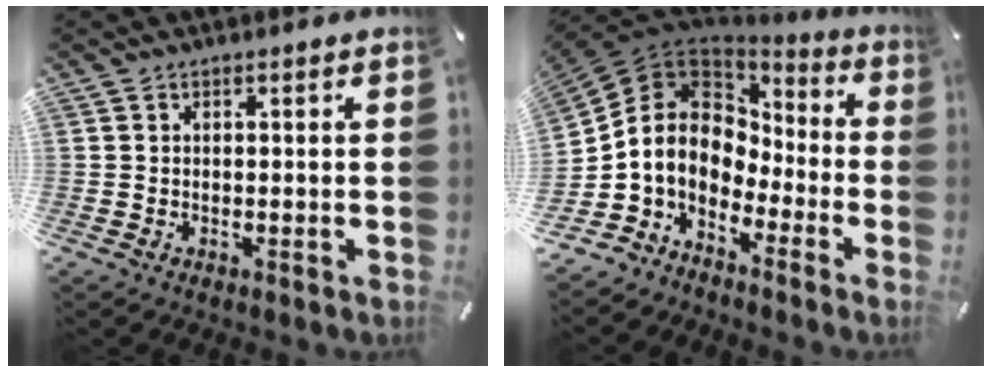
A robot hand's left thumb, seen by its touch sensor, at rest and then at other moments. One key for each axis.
{"total": 9.0, "fx": -2.2, "fy": 7.6, "fz": 4.2, "tx": -0.130, "ty": -0.008, "tz": -0.051}